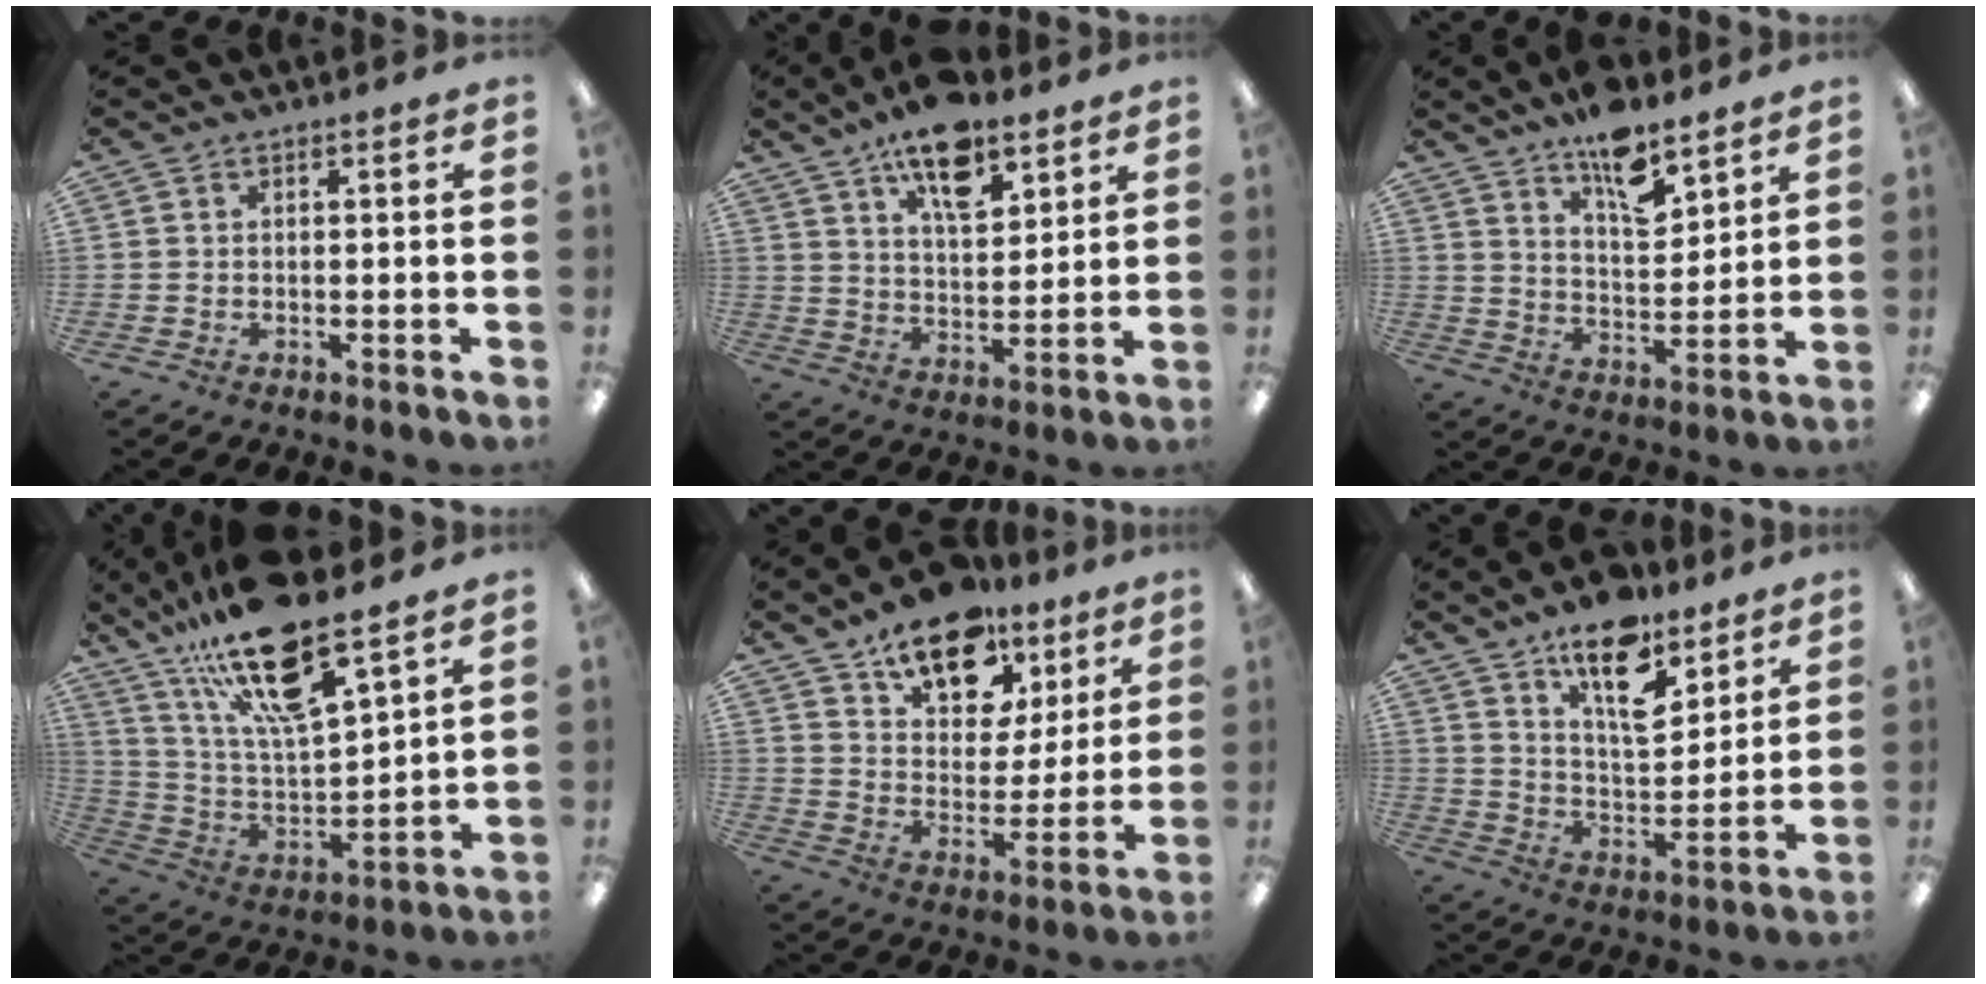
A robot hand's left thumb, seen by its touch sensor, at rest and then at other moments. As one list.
[{"total": 14.1, "force": [9.5, 6.3, 8.2], "torque": [-0.125, -0.045, 0.166]}, {"total": 12.2, "force": [9.2, 4.5, 6.6], "torque": [-0.097, -0.057, 0.160]}, {"total": 21.2, "force": [15.4, 5.5, 13.4], "torque": [-0.256, -0.090, 0.261]}, {"total": 16.5, "force": [11.6, 9.2, 7.4], "torque": [-0.107, -0.069, 0.206]}, {"total": 14.6, "force": [10.2, 6.4, 8.1], "torque": [-0.119, -0.062, 0.178]}]